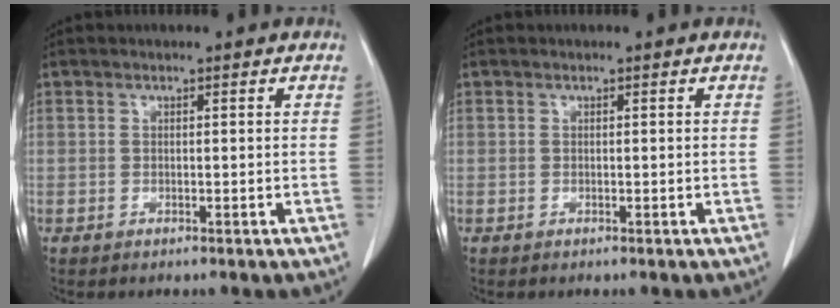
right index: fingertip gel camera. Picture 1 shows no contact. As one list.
[{"total": 0.0}]